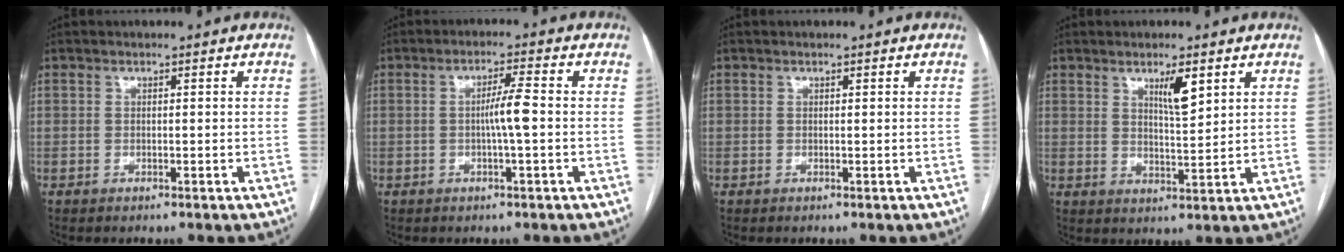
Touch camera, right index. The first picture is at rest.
{"total": 4.1, "force": [-0.4, -0.2, 4.1], "torque": [-0.073, 0.003, -0.007]}
{"total": 0.0}
{"total": 4.8, "force": [2.6, 0.8, 3.9], "torque": [-0.070, -0.004, 0.048]}